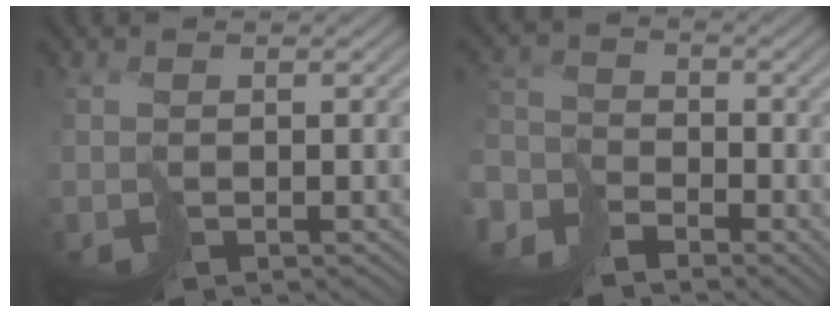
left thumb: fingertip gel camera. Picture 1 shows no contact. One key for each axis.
{"total": 6.0, "fx": -4.3, "fy": 3.3, "fz": 2.6, "tx": -0.075, "ty": -0.019, "tz": -0.091}